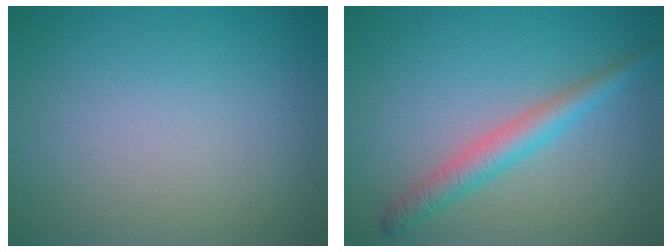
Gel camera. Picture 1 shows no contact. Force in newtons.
{"total": 3.0, "press": 3.0, "slide": 0.1}